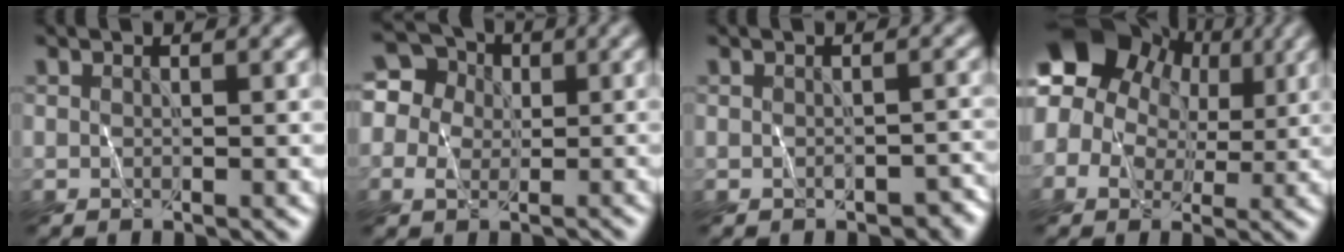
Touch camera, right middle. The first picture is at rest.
{"total": 6.8, "force": [1.2, 6.1, 2.6], "torque": [-0.045, 0.041, -0.009]}
{"total": 1.4, "force": [-0.8, 0.9, 0.7], "torque": [-0.010, -0.005, -0.008]}
{"total": 12.1, "force": [5.3, 8.6, 6.6], "torque": [-0.112, 0.050, 0.060]}